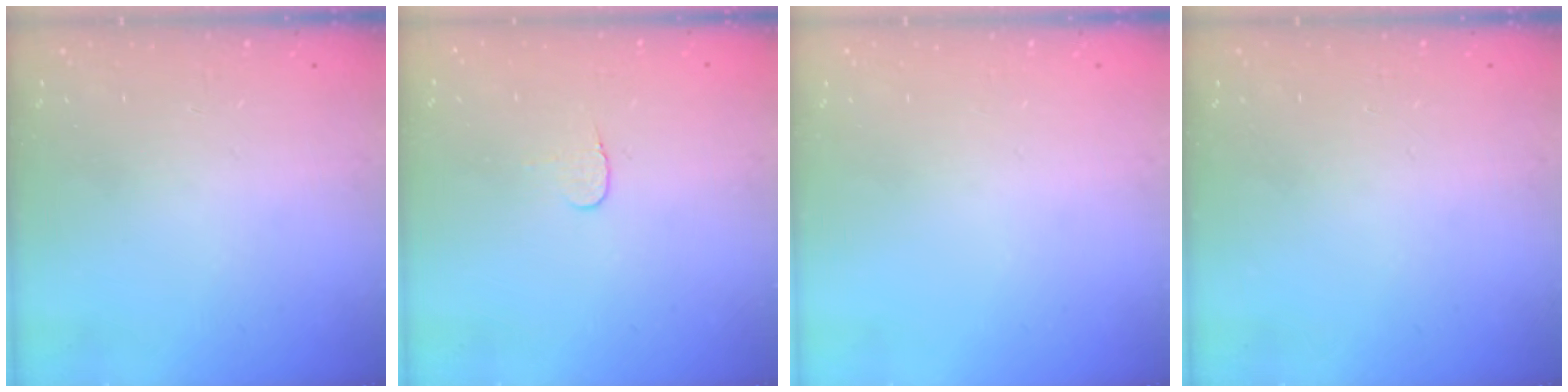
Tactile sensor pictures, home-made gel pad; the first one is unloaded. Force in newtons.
{"total": 3.9, "press": 3.9, "slide": 0.2}
{"total": 0.0}
{"total": 0.0}